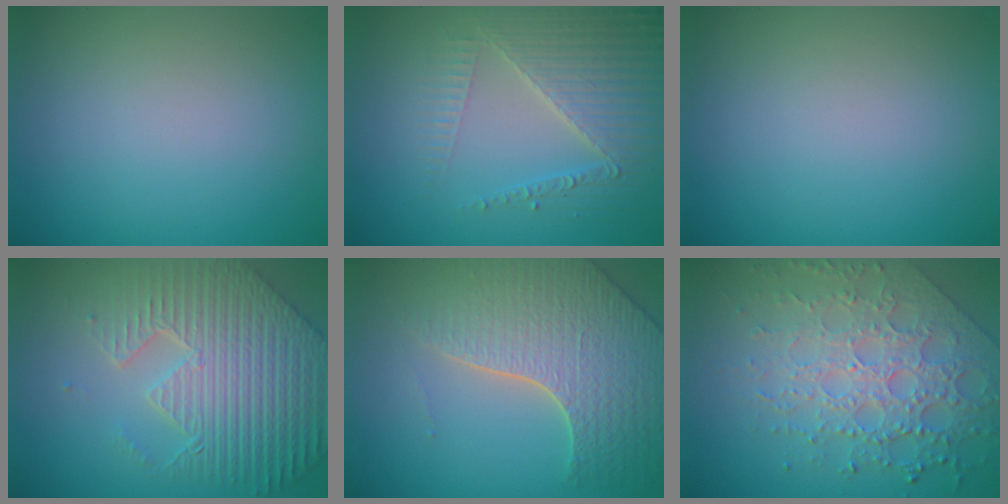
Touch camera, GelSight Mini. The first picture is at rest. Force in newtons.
{"total": 4.3, "press": 4.1, "slide": 1.3}
{"total": 0.0}
{"total": 9.0, "press": 6.4, "slide": 6.3}
{"total": 6.2, "press": 5.2, "slide": 3.4}
{"total": 7.6, "press": 5.5, "slide": 5.2}